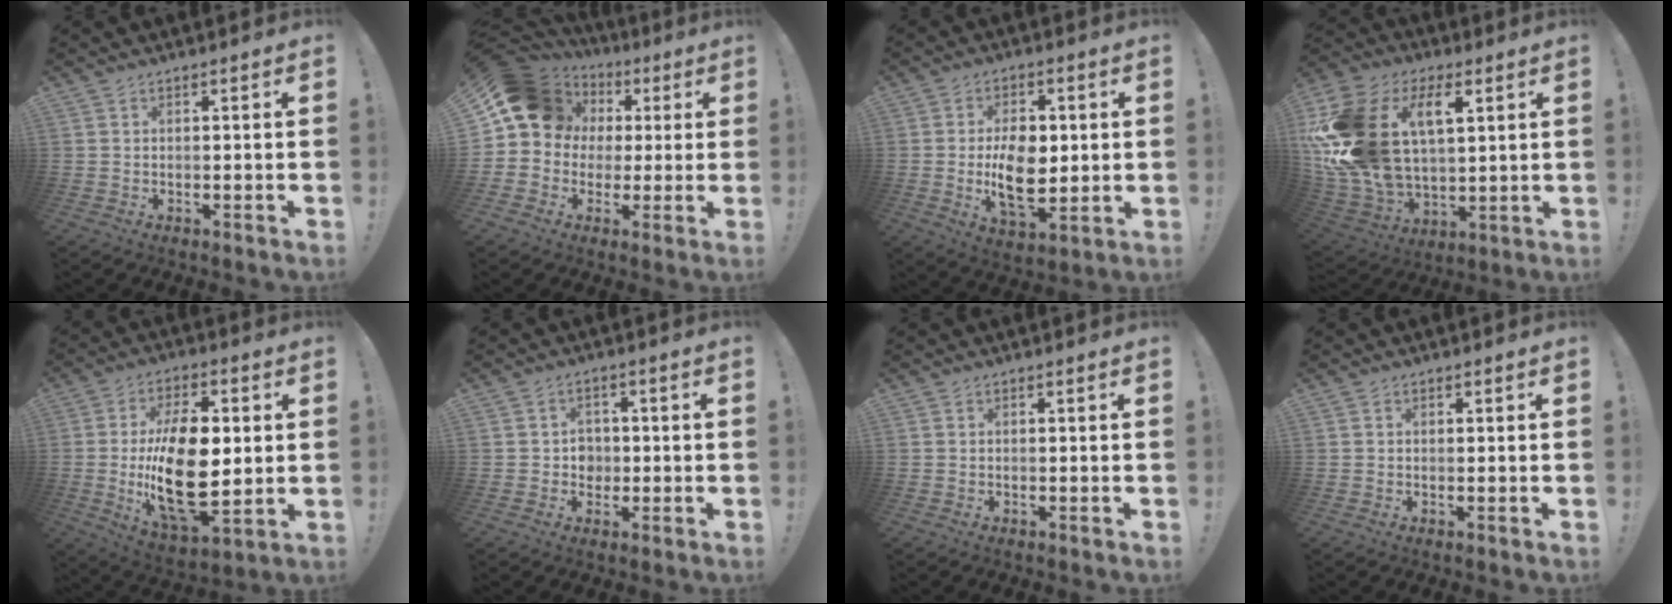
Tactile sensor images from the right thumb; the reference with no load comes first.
{"total": 15.7, "force": [4.4, 13.4, 6.9], "torque": [-0.097, -0.012, 0.102]}
{"total": 12.8, "force": [-0.3, 7.9, 10.1], "torque": [-0.165, -0.008, -0.007]}
{"total": 25.8, "force": [7.6, 17.2, 17.7], "torque": [-0.358, -0.029, 0.152]}
{"total": 23.3, "force": [0.0, 12.0, 20.0], "torque": [-0.362, -0.015, 0.001]}
{"total": 4.4, "force": [-0.2, 4.1, 1.4], "torque": [-0.011, -0.003, -0.007]}
{"total": 0.0}
{"total": 0.0}